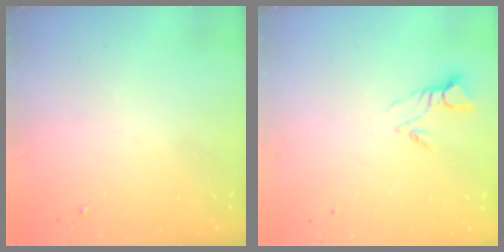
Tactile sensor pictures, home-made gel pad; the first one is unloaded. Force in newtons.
{"total": 3.8, "press": 3.8, "slide": 0.3}